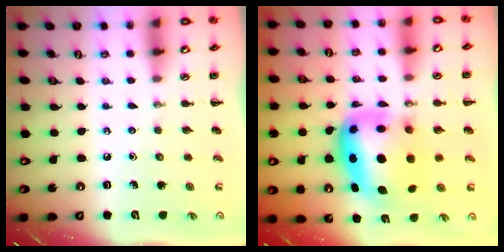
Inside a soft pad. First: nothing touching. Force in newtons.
{"total": 13.7, "press": 13.3, "slide": 3.3}